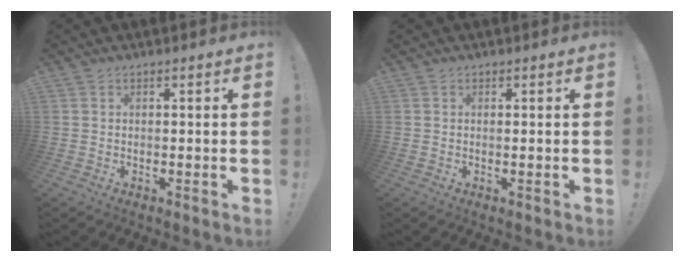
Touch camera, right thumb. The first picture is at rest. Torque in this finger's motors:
{"motor_torque": [0.00, -0.15, -0.07, 0.00, -0.01]}